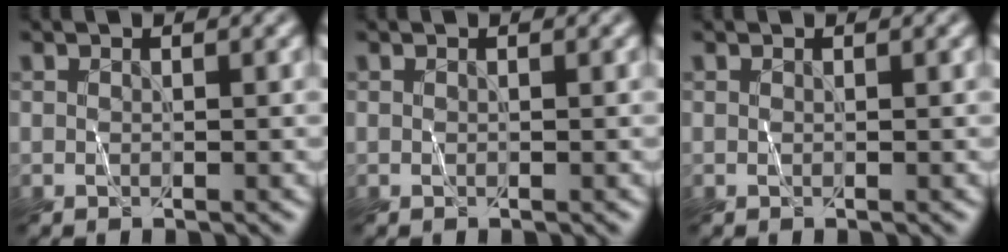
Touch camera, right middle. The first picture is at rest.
{"total": 0.0}
{"total": 0.0}